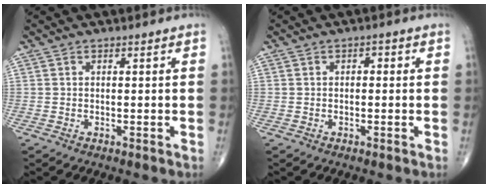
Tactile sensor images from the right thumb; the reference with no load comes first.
{"total": 1.2, "force": [0.1, 0.8, 1.0], "torque": [-0.007, 0.003, -0.003]}